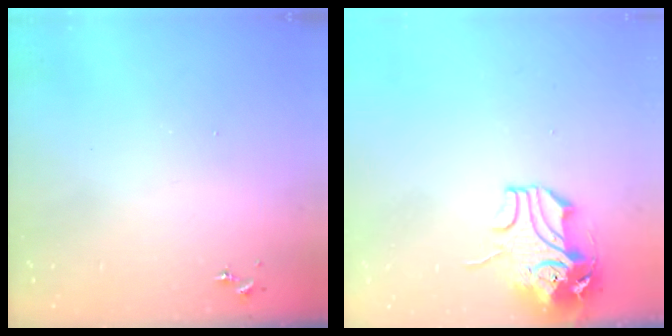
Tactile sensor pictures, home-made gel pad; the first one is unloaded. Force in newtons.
{"total": 10.6, "press": 10.5, "slide": 1.9}